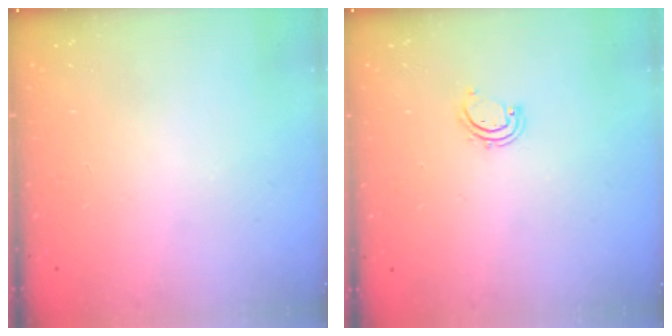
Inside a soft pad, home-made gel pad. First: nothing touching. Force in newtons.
{"total": 2.9, "press": 2.9, "slide": 0.3}